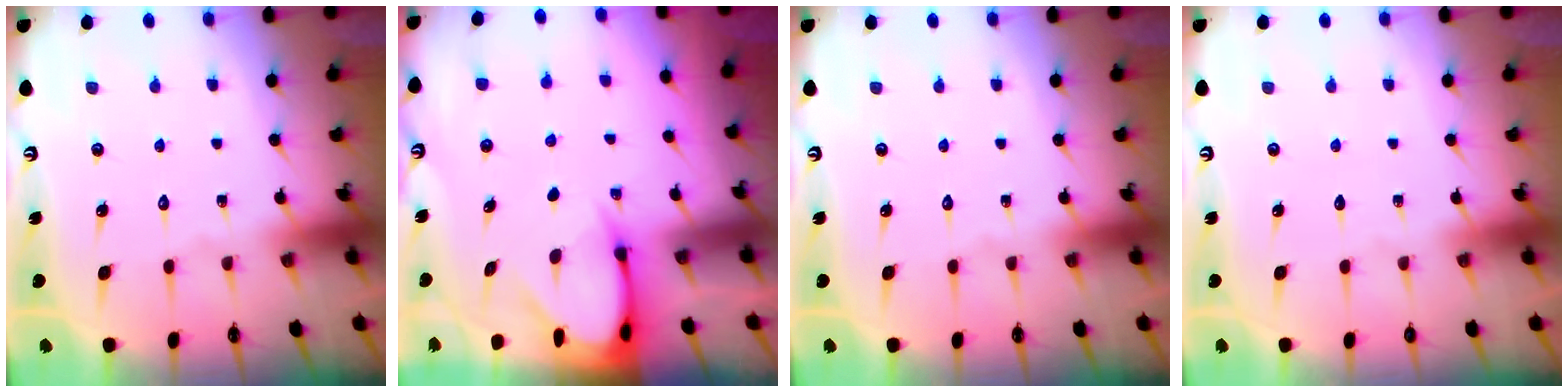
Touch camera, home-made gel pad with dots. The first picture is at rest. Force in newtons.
{"total": 3.8, "press": 3.8, "slide": 0.4}
{"total": 0.0}
{"total": 0.0}